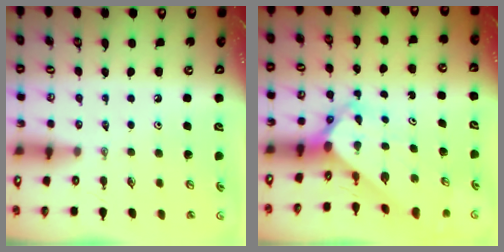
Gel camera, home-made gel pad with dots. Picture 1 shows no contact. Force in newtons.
{"total": 3.5, "press": 3.5, "slide": 0.2}